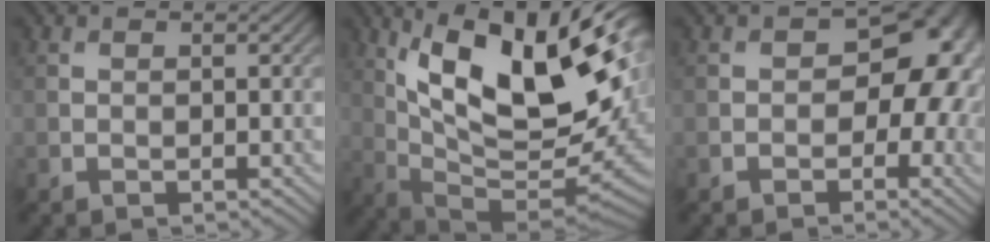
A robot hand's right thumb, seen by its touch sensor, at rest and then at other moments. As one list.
[{"total": 18.5, "force": [5.3, 7.6, 16.0], "torque": [-0.284, 0.011, 0.100]}, {"total": 10.1, "force": [-0.7, 7.0, 7.2], "torque": [-0.057, -0.017, -0.006]}]